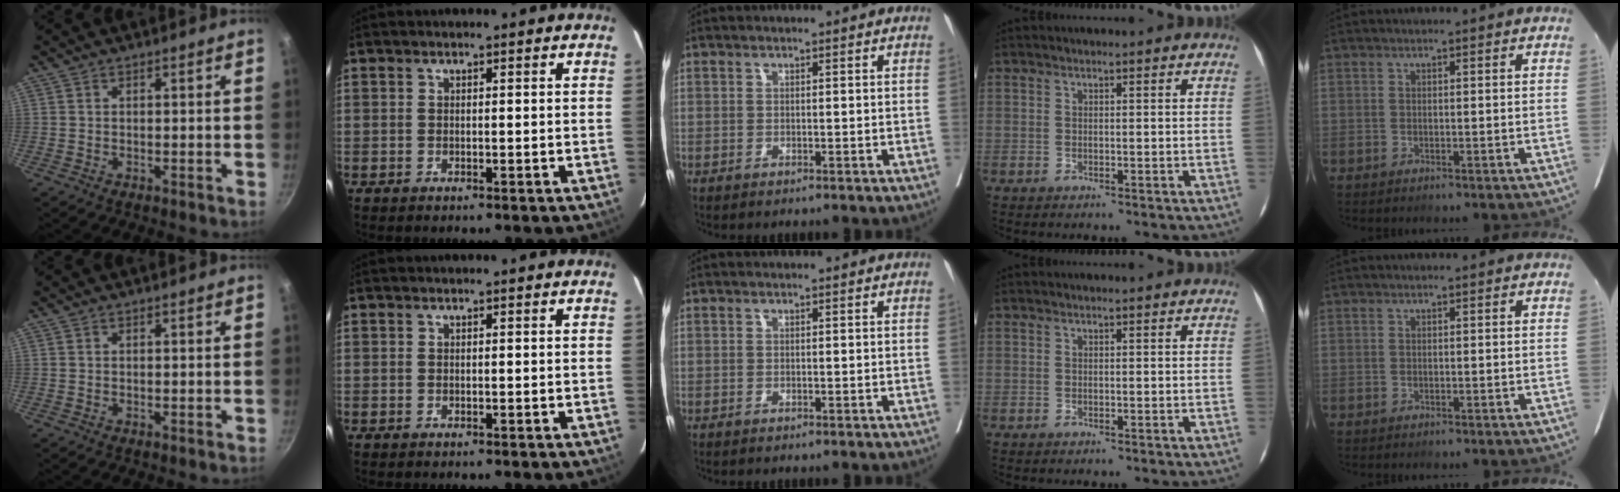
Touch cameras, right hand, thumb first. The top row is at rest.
{}